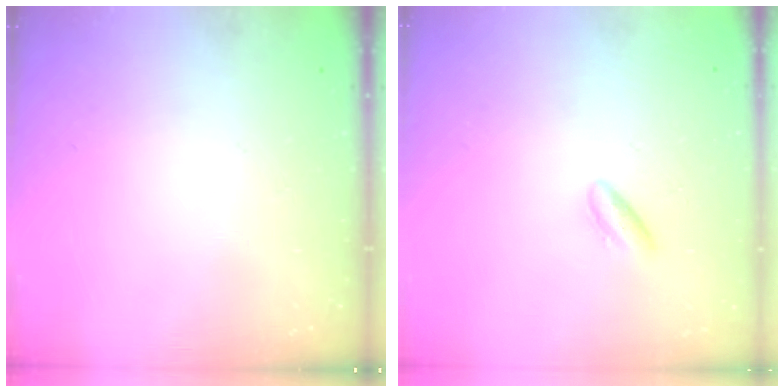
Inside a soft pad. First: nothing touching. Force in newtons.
{"total": 3.3, "press": 2.9, "slide": 1.6}